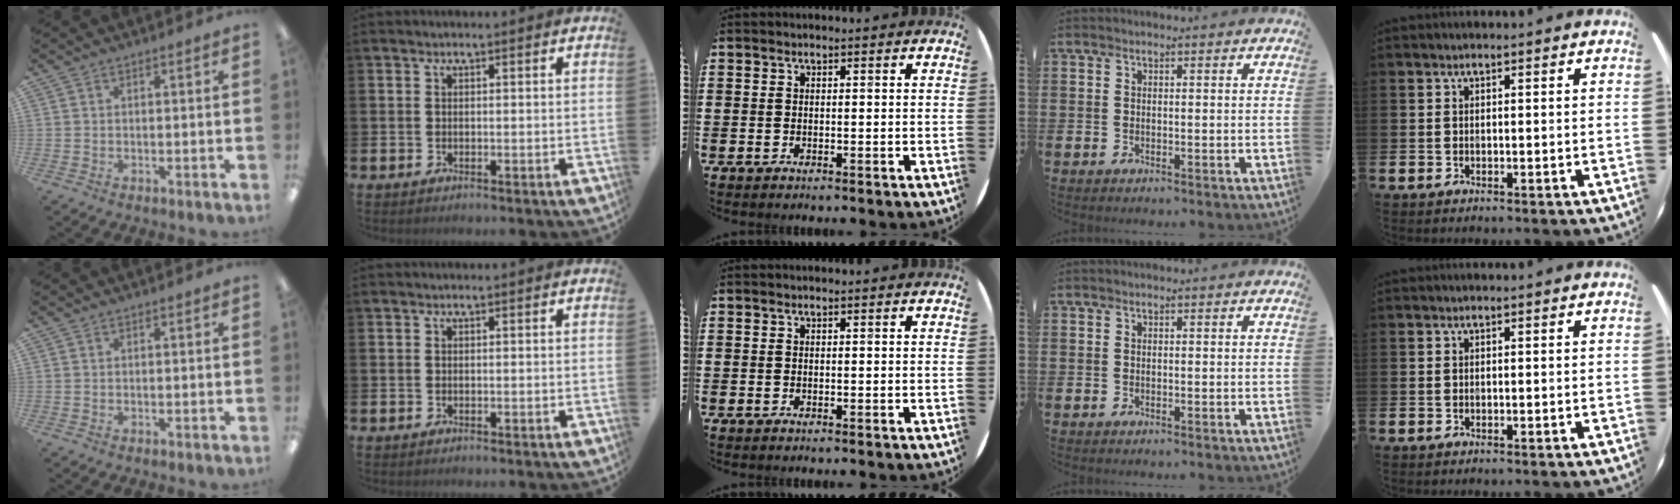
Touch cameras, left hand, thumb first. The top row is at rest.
{}